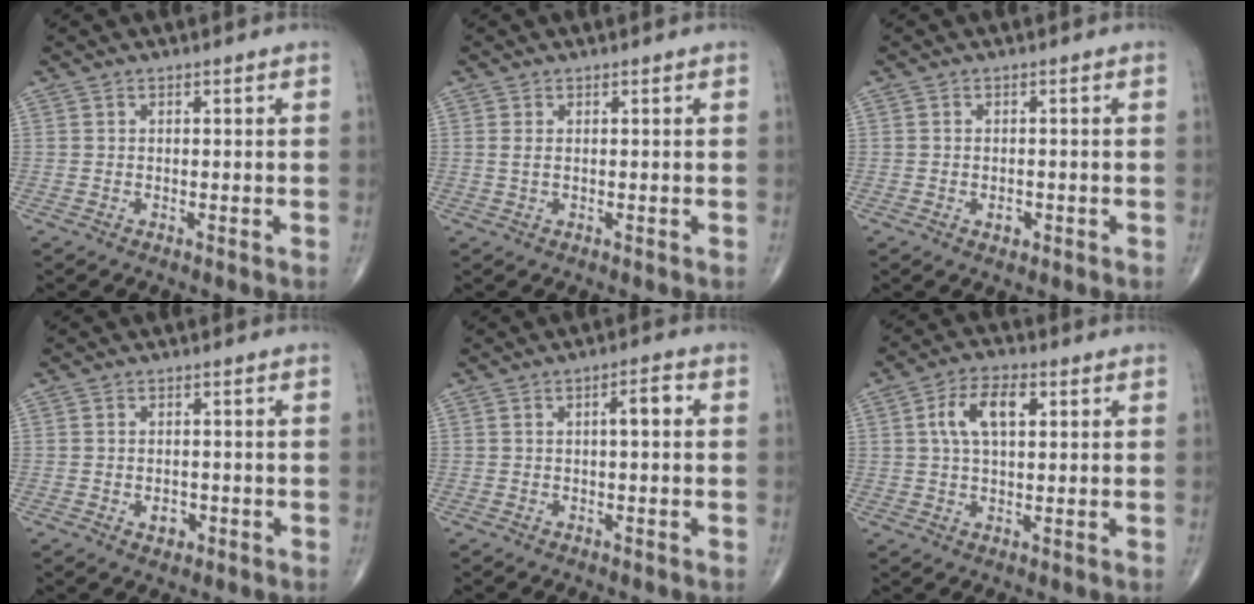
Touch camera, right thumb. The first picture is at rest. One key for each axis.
{"total": 1.0, "fx": 0.3, "fy": 0.4, "fz": 0.9, "tx": -0.024, "ty": 0.004, "tz": 0.009}
{"total": 1.6, "fx": -0.6, "fy": 1.1, "fz": 1.0, "tx": -0.011, "ty": 0.002, "tz": -0.007}
{"total": 2.4, "fx": -0.9, "fy": 1.7, "fz": 1.4, "tx": -0.012, "ty": 0.003, "tz": -0.008}
{"total": 3.1, "fx": 0.2, "fy": 0.9, "fz": 2.9, "tx": -0.045, "ty": 0.010, "tz": 0.000}
{"total": 8.0, "fx": 2.1, "fy": 4.1, "fz": 6.6, "tx": -0.123, "ty": 0.012, "tz": 0.036}